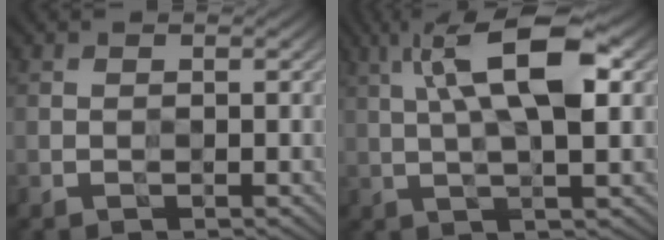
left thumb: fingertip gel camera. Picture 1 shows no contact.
{"total": 10.6, "force": [3.1, 3.0, 9.7], "torque": [-0.170, 0.015, 0.046]}